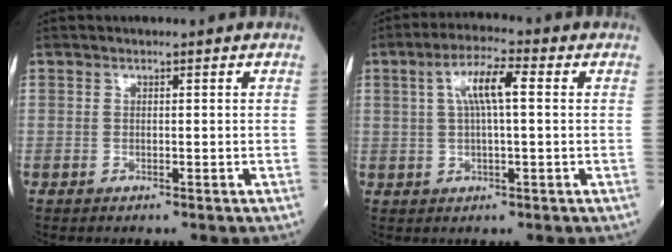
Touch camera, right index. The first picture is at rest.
{"total": 6.5, "force": [1.4, 1.0, 6.2], "torque": [-0.122, 0.018, 0.027]}